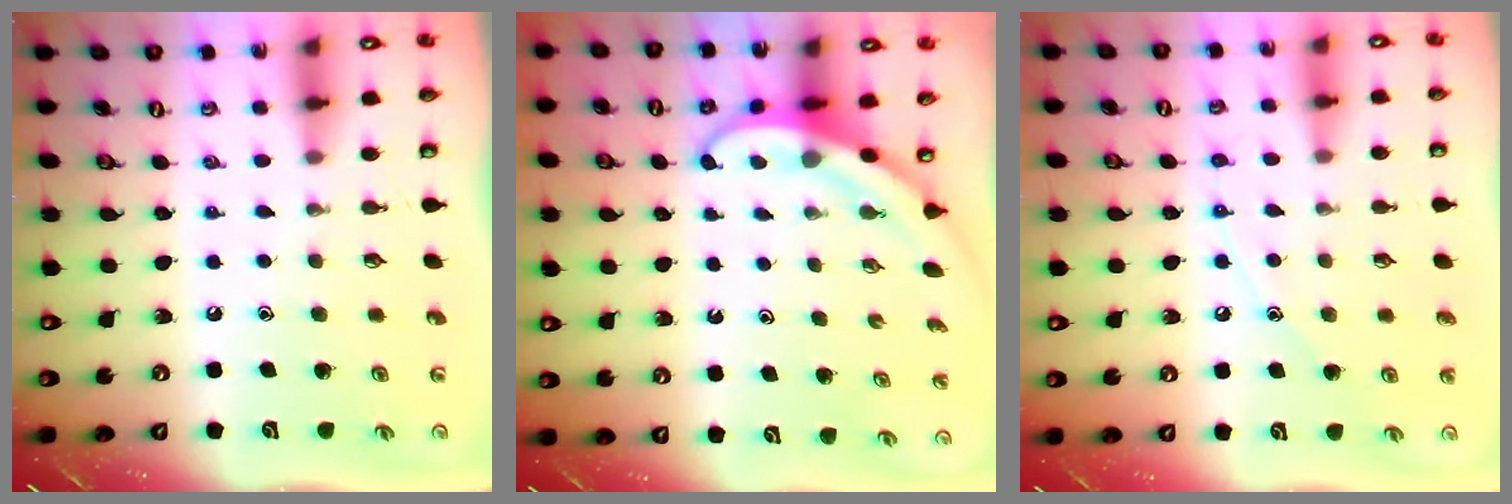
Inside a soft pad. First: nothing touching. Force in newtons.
{"total": 3.8, "press": 3.8, "slide": 0.3}
{"total": 7.6, "press": 7.6, "slide": 0.6}